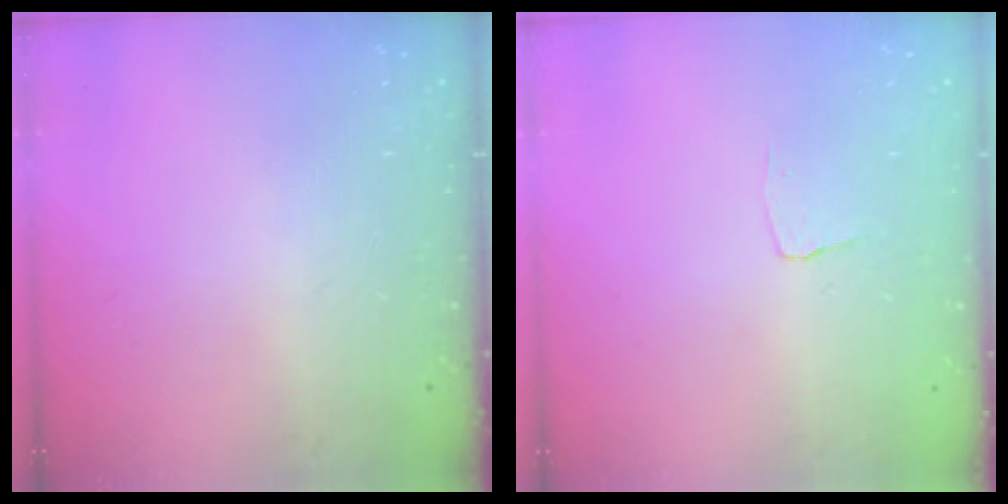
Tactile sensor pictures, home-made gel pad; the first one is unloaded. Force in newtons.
{"total": 2.9, "press": 2.8, "slide": 0.3}